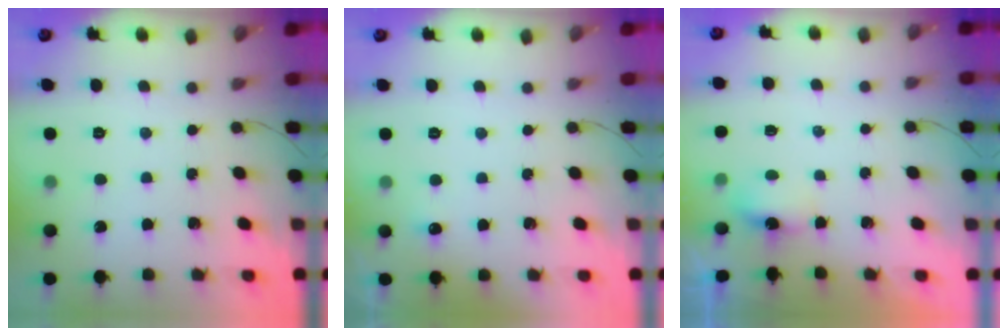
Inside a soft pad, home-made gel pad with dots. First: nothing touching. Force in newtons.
{"total": 3.7, "press": 3.5, "slide": 1.2}
{"total": 3.9, "press": 3.8, "slide": 1.0}